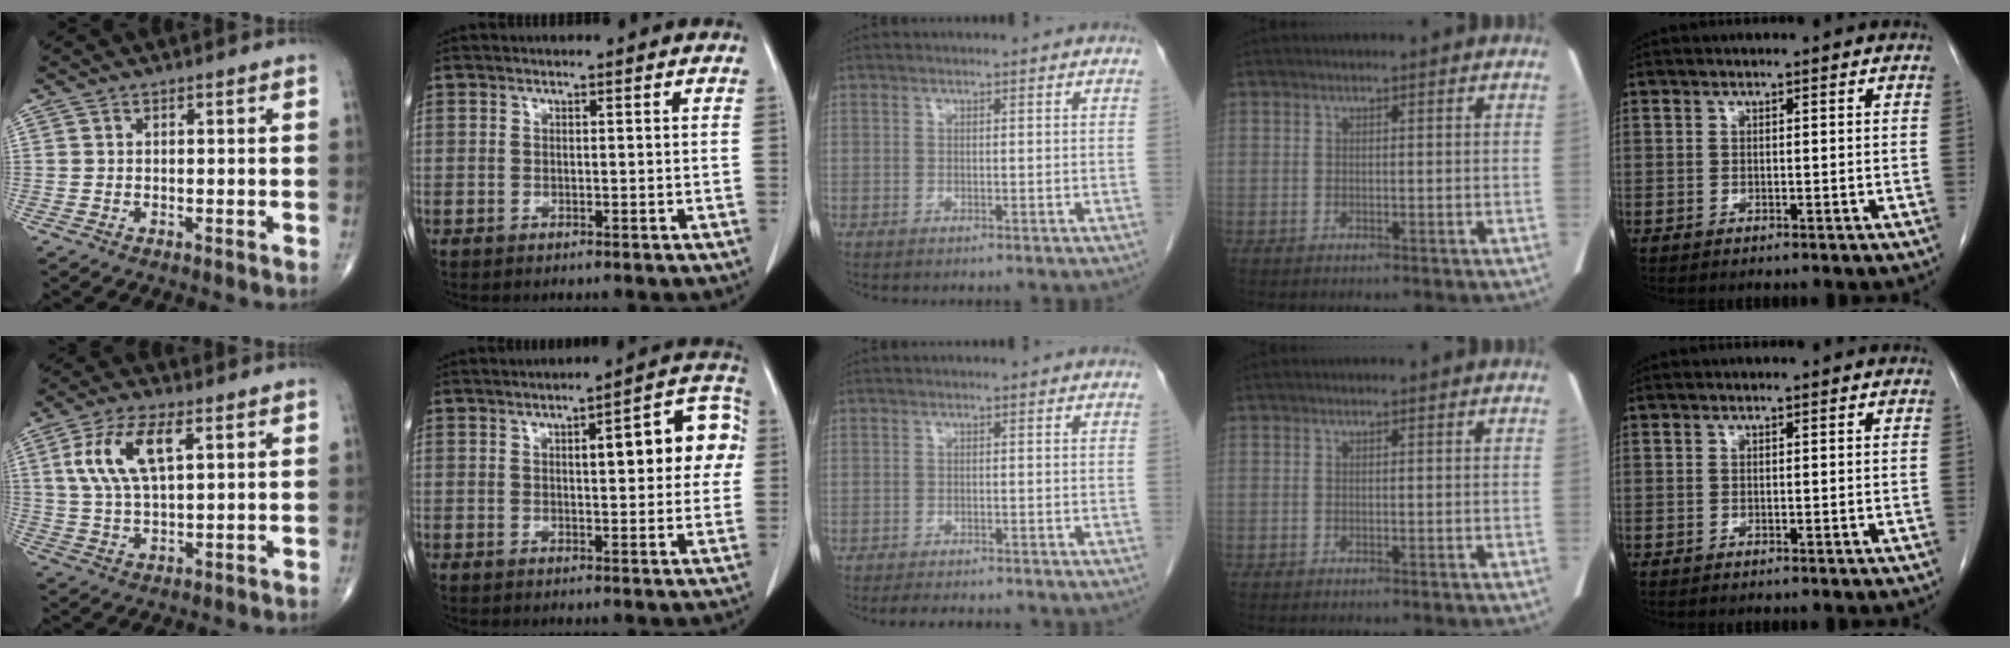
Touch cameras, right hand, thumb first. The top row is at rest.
{"thumb": {"total": 11.1, "force": [3.6, 4.7, 9.4], "torque": [-0.192, 0.001, 0.072]}, "index": {"total": 10.7, "force": [2.0, 2.9, 10.1], "torque": [-0.118, 0.030, 0.020]}, "middle": {"total": 6.1, "force": [-5.4, 1.3, 2.5], "torque": [-0.031, -0.005, -0.072]}}